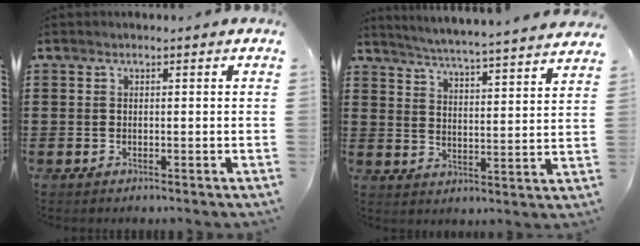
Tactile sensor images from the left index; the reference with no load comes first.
{"total": 4.6, "force": [4.3, -1.3, 1.0], "torque": [-0.040, -0.044, 0.066]}